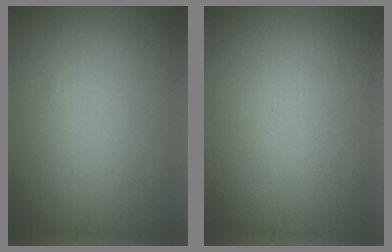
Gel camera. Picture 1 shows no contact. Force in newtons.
{"total": 0.0}